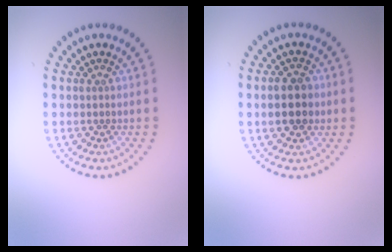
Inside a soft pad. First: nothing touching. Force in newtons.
{"total": 3.7, "press": 3.7, "slide": 0.2}